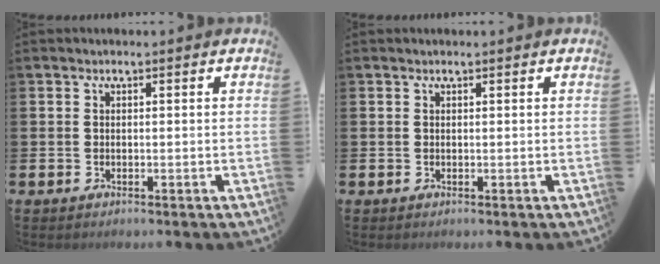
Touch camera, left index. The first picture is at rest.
{"total": 0.0}